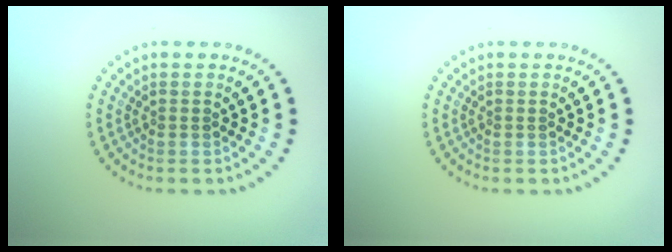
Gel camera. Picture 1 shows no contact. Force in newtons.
{"total": 0.0}